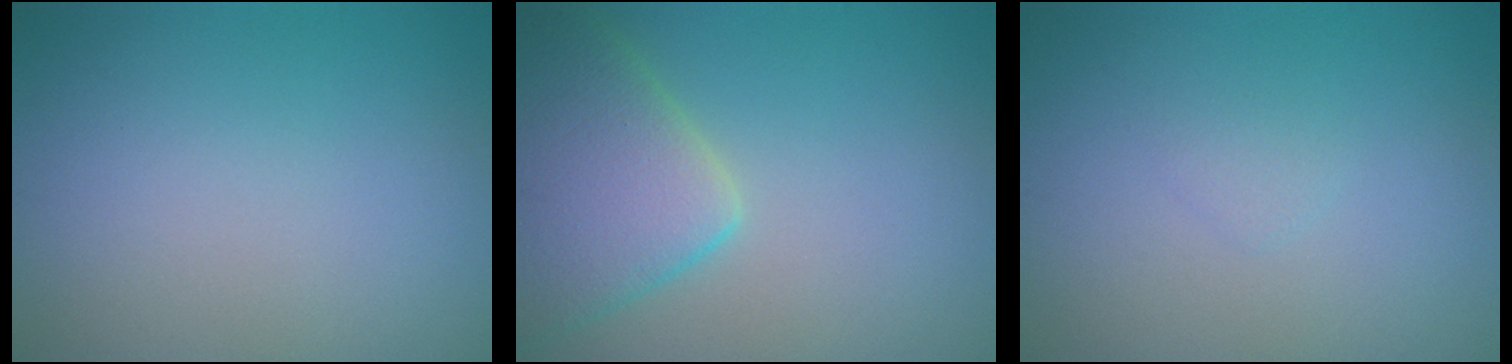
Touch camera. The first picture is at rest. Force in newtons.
{"total": 7.4, "press": 7.3, "slide": 0.6}
{"total": 0.6, "press": 0.6, "slide": 0.0}